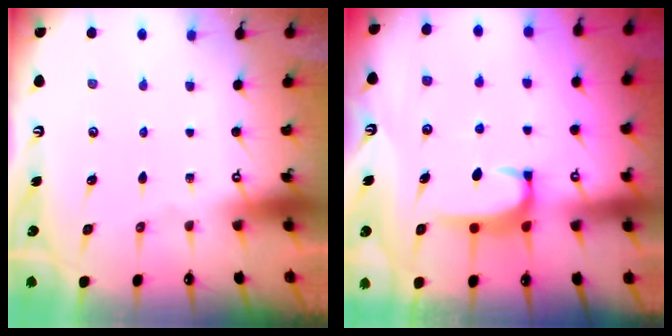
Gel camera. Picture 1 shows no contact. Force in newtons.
{"total": 2.0, "press": 1.9, "slide": 0.5}